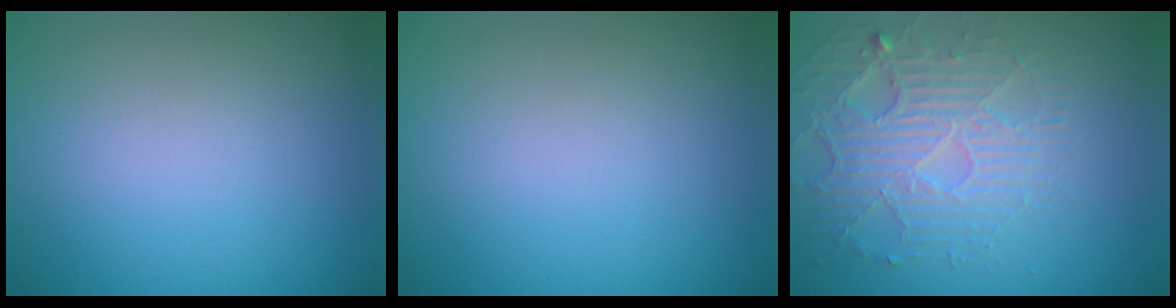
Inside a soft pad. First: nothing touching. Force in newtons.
{"total": 0.0}
{"total": 4.9, "press": 4.2, "slide": 2.5}